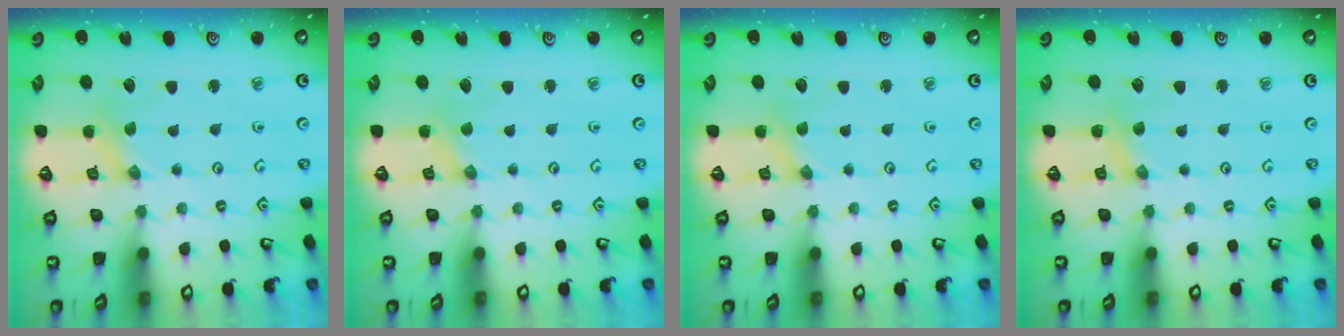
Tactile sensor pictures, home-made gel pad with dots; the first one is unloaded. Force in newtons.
{"total": 0.0}
{"total": 0.0}
{"total": 1.3, "press": 1.2, "slide": 0.2}